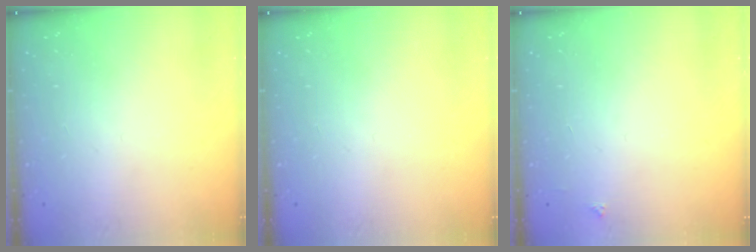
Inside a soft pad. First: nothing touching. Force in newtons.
{"total": 0.0}
{"total": 2.1, "press": 2.1, "slide": 0.3}